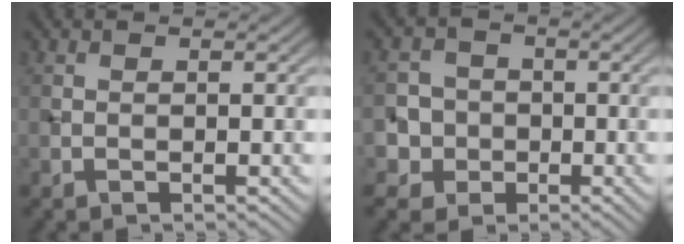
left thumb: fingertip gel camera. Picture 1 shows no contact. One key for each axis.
{"total": 5.7, "fx": -1.3, "fy": 5.5, "fz": 1.2, "tx": -0.035, "ty": 0.008, "tz": -0.050}